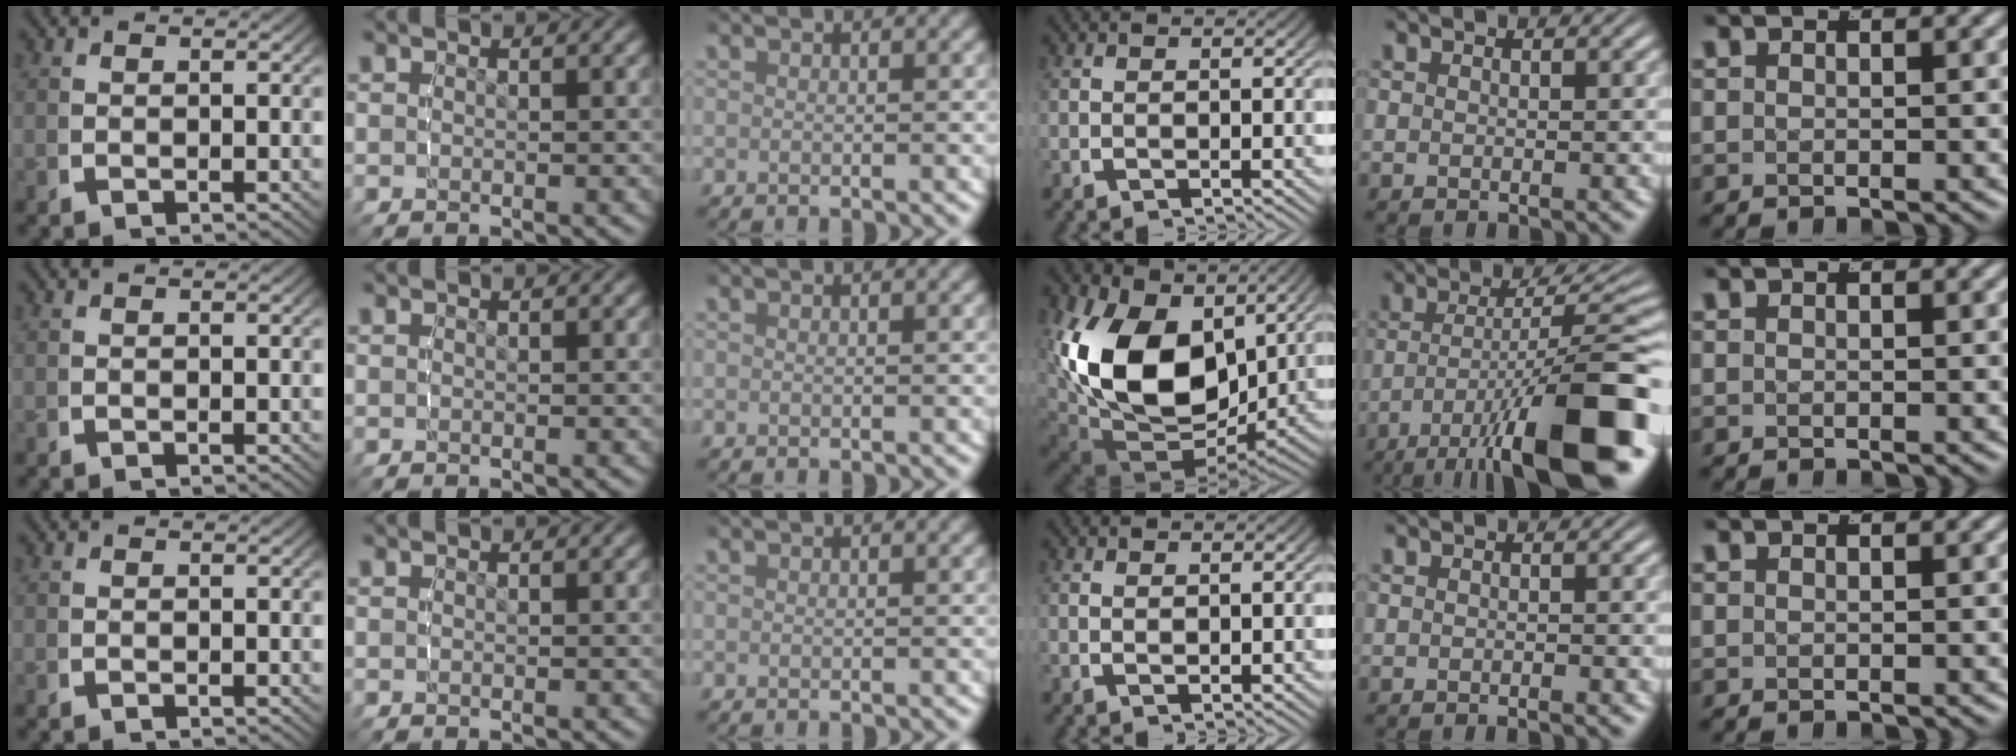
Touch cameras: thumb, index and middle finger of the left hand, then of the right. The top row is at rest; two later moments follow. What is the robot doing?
{"motion": "lift_and_place", "object": "markers"}